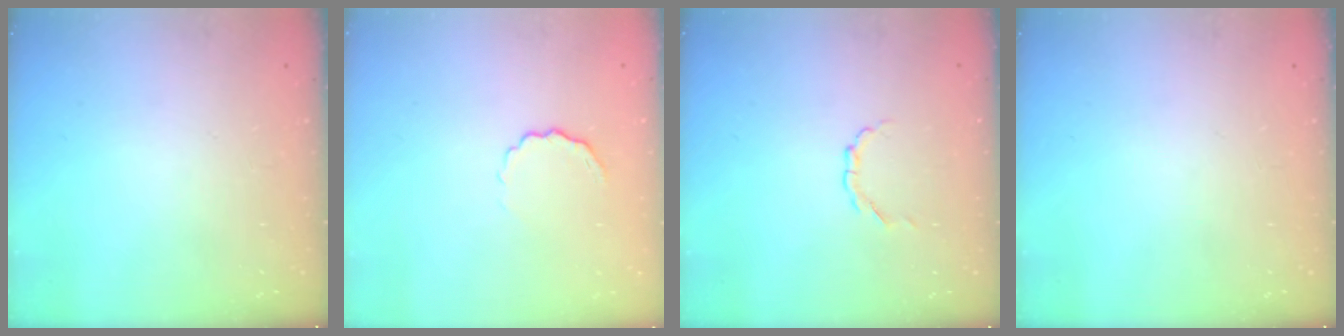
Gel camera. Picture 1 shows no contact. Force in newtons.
{"total": 3.9, "press": 3.9, "slide": 0.8}
{"total": 1.7, "press": 1.7, "slide": 0.1}
{"total": 0.0}